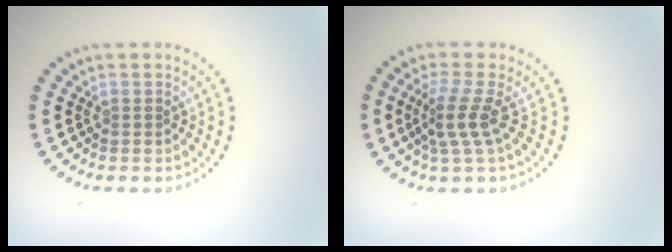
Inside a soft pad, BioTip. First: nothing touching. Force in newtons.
{"total": 2.9, "press": 2.0, "slide": 2.1}